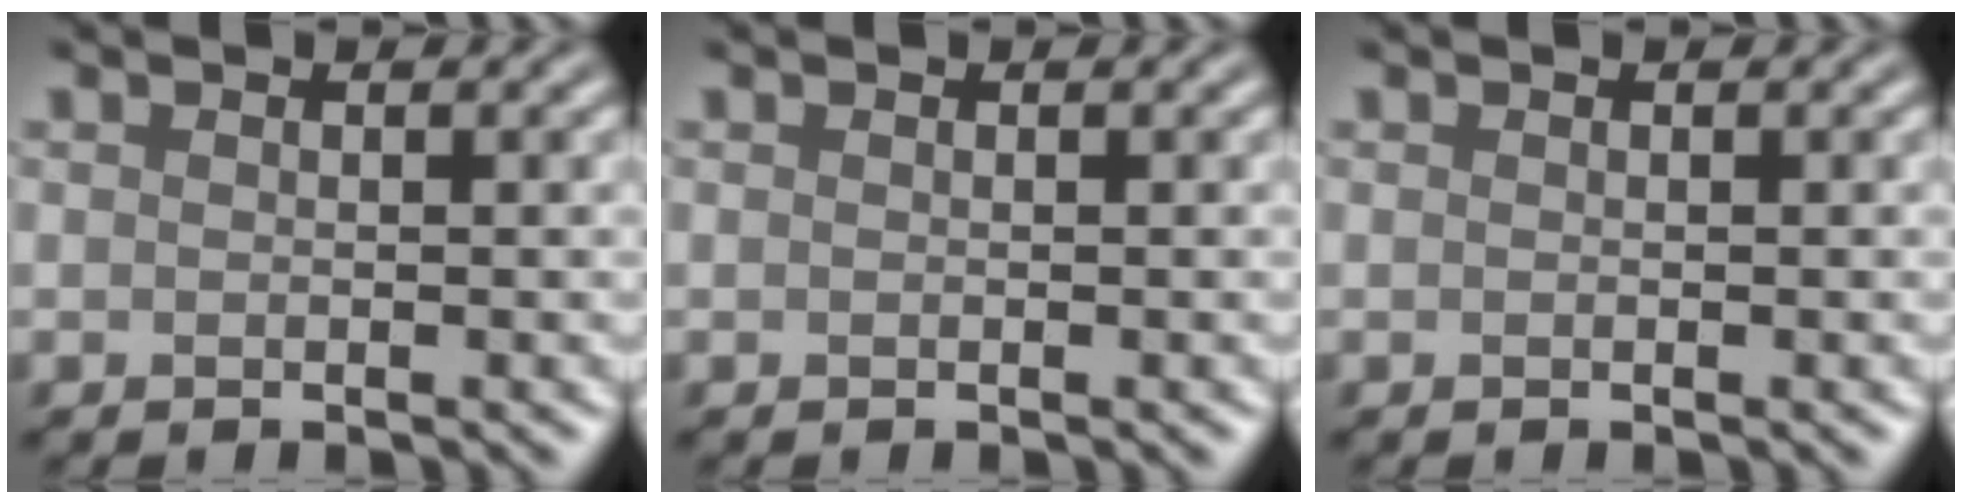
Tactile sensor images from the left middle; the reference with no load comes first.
{"total": 0.0}
{"total": 0.0}